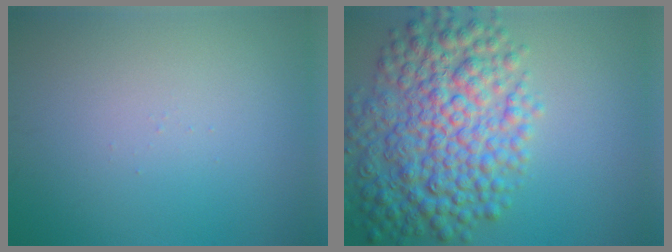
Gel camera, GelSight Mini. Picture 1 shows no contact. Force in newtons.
{"total": 9.5, "press": 9.5, "slide": 0.1}